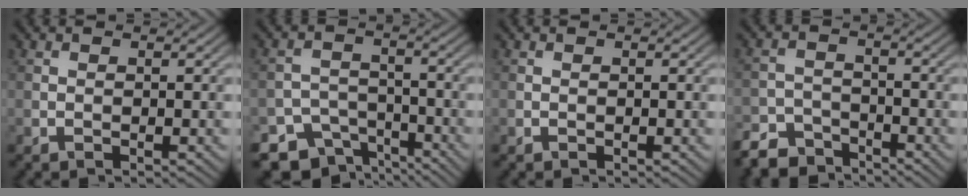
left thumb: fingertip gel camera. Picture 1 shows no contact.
{"total": 7.1, "force": [-5.3, 4.2, 2.1], "torque": [-0.030, -0.011, -0.087]}
{"total": 0.0}
{"total": 5.8, "force": [-4.9, 2.5, 1.7], "torque": [-0.032, -0.007, -0.100]}